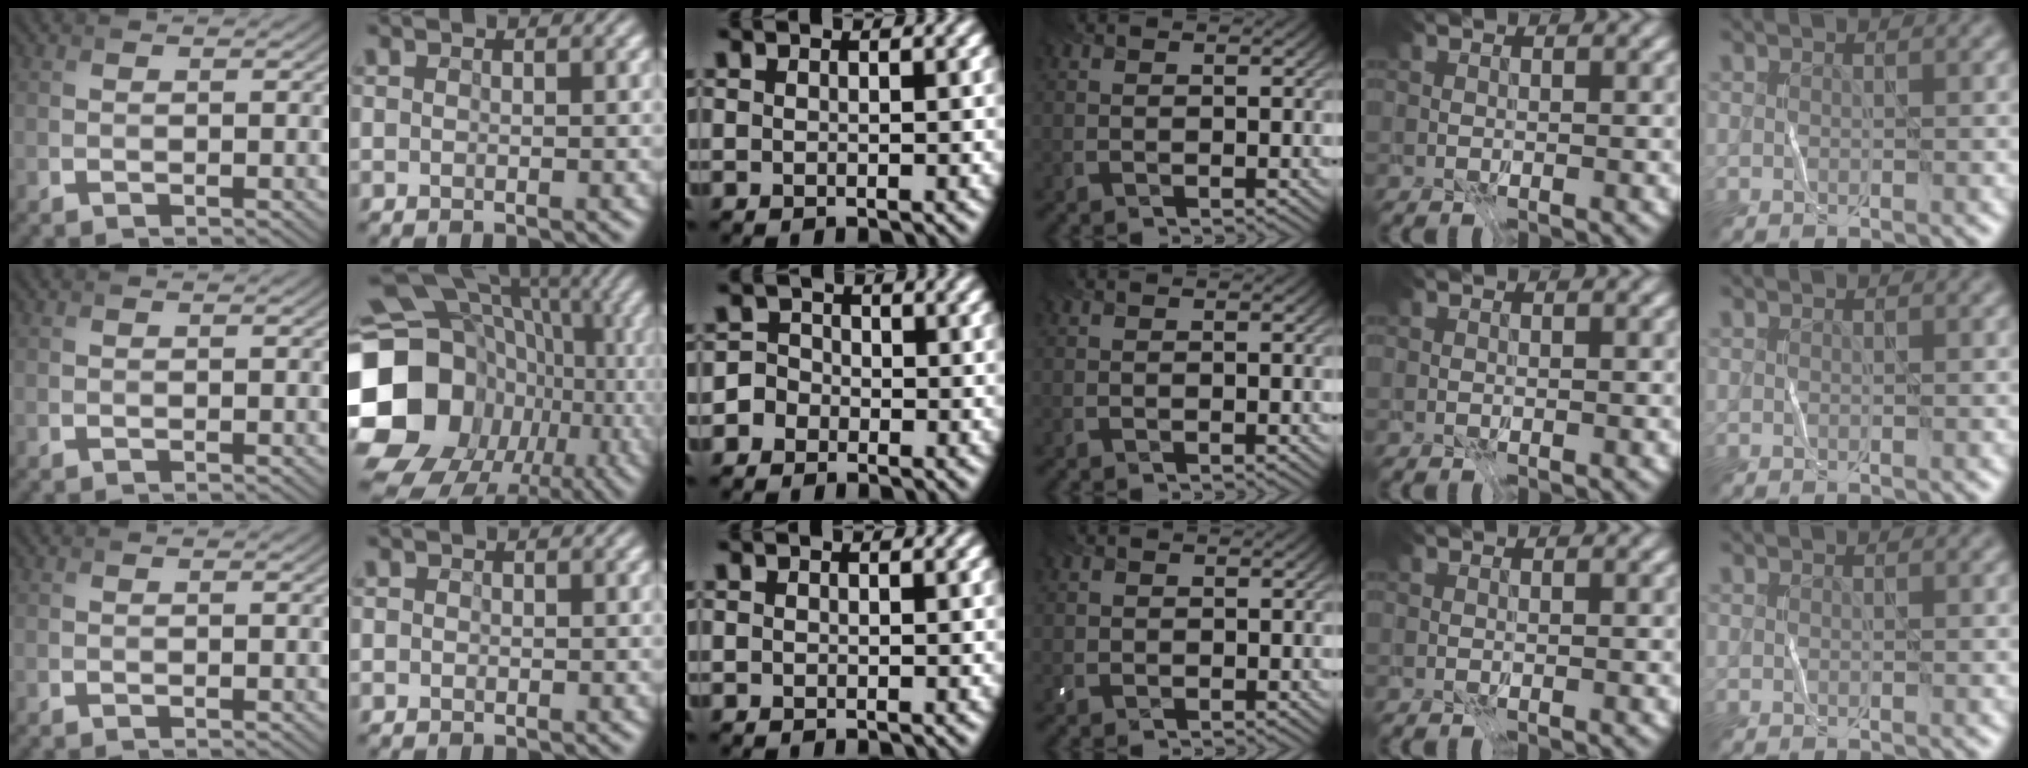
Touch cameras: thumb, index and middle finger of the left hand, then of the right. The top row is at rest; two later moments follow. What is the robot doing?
{"motion": "fold", "object": "receipt paper"}